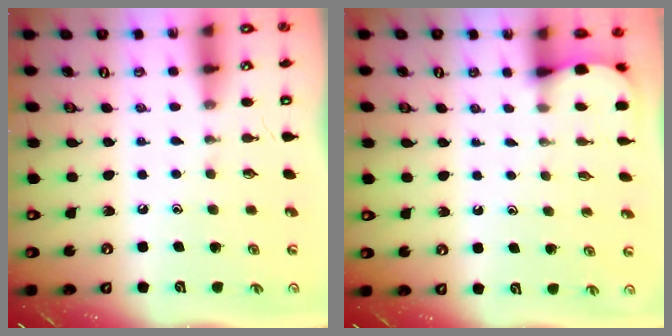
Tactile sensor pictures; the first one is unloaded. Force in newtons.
{"total": 2.6, "press": 2.6, "slide": 0.3}